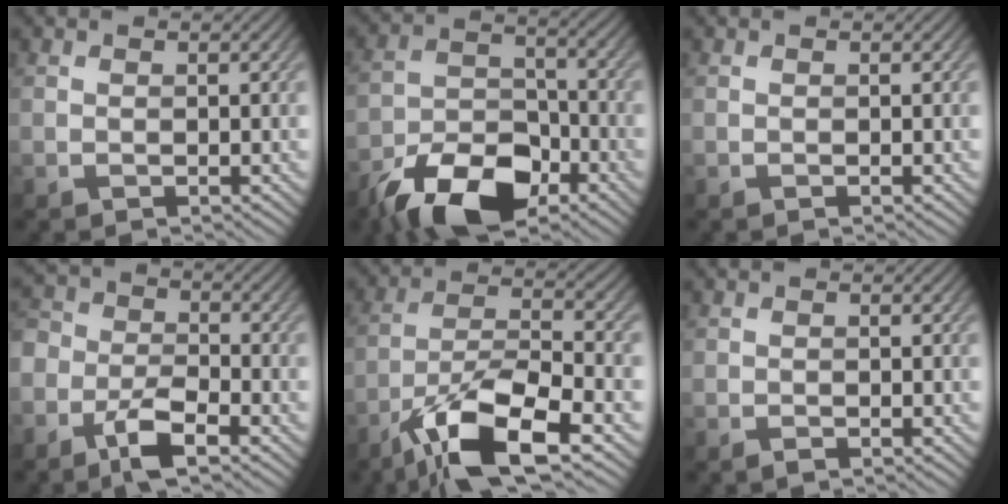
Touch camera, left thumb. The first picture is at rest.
{"total": 12.0, "force": [-8.1, 5.6, 6.9], "torque": [-0.133, -0.004, -0.156]}
{"total": 0.0}
{"total": 6.9, "force": [-4.0, 3.4, 4.4], "torque": [-0.089, 0.004, -0.087]}
{"total": 12.5, "force": [-7.5, 3.6, 9.3], "torque": [-0.173, -0.003, -0.142]}
{"total": 0.7, "force": [-0.5, 0.4, 0.3], "torque": [-0.007, -0.003, -0.009]}